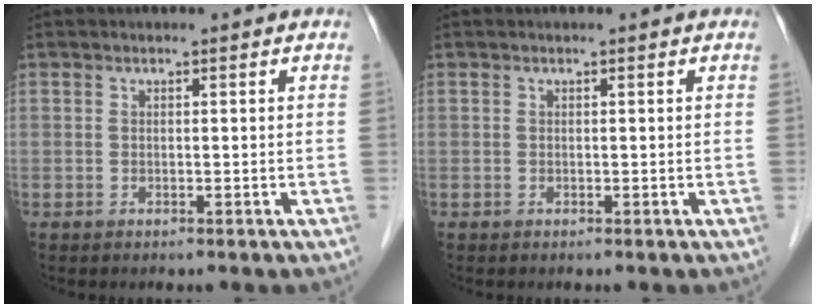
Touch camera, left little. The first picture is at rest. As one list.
[{"total": 0.0}]